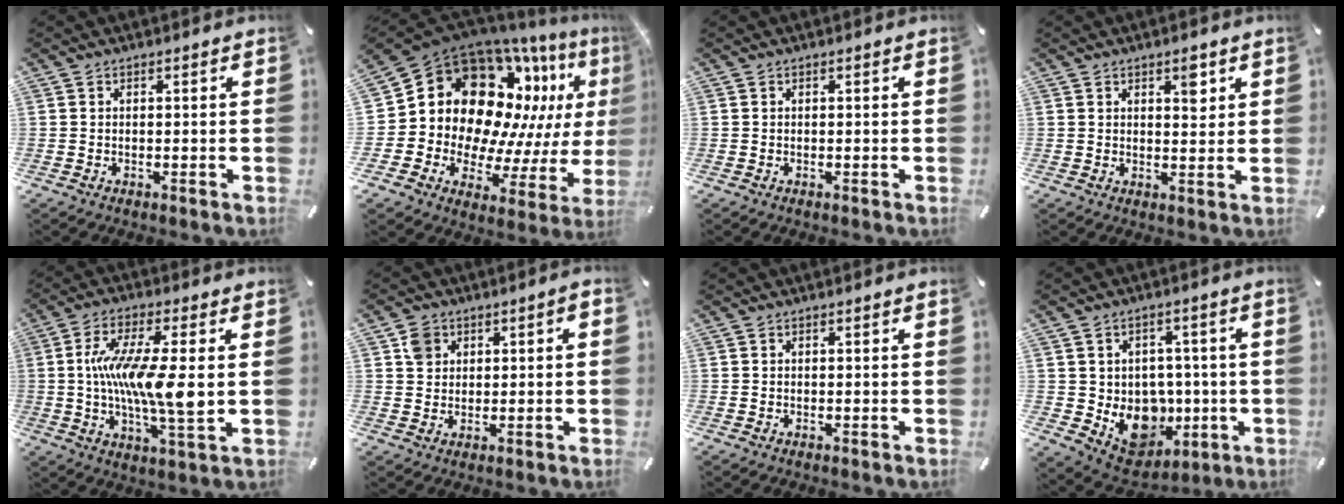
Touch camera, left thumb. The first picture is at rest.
{"total": 19.5, "force": [7.8, 14.5, 10.5], "torque": [-0.195, -0.097, 0.160]}
{"total": 0.0}
{"total": 4.1, "force": [2.2, 2.0, 2.9], "torque": [-0.030, -0.010, 0.032]}
{"total": 14.8, "force": [0.6, 3.3, 14.4], "torque": [-0.270, -0.008, 0.004]}
{"total": 3.8, "force": [1.1, 3.4, 1.4], "torque": [-0.017, 0.002, 0.015]}
{"total": 0.0}
{"total": 11.6, "force": [-1.8, 10.4, 4.8], "torque": [-0.074, -0.011, -0.015]}